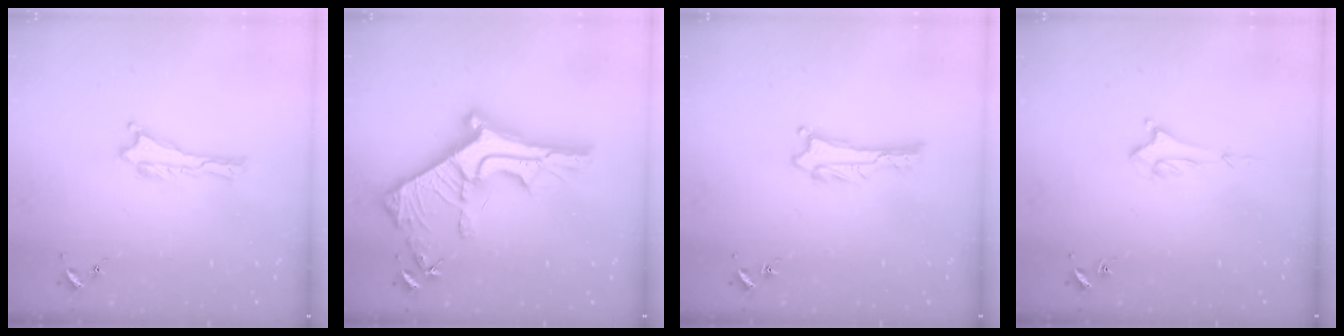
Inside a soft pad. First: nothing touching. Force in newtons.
{"total": 12.7, "press": 12.6, "slide": 1.3}
{"total": 1.3, "press": 1.3, "slide": 0.0}
{"total": 1.7, "press": 1.6, "slide": 0.4}